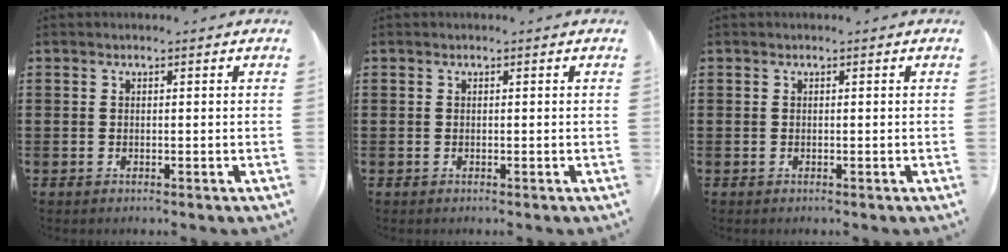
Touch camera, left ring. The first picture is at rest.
{"total": 0.0}
{"total": 0.0}